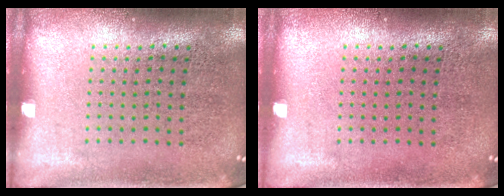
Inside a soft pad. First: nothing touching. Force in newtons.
{"total": 0.0}